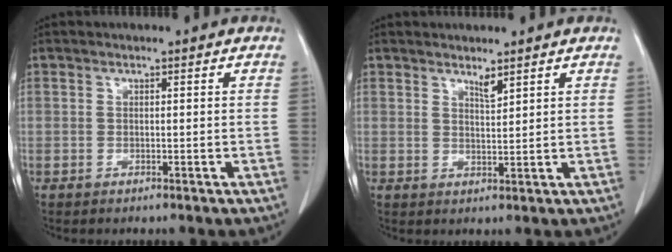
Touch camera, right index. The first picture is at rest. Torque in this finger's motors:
{"motor_torque": [0.00, 0.01, 0.02, 0.00]}